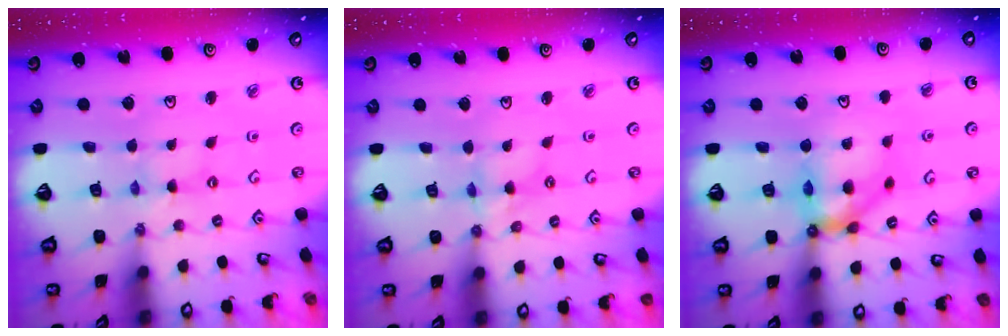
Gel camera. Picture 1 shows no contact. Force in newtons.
{"total": 4.2, "press": 4.2, "slide": 0.3}
{"total": 10.4, "press": 10.3, "slide": 1.8}